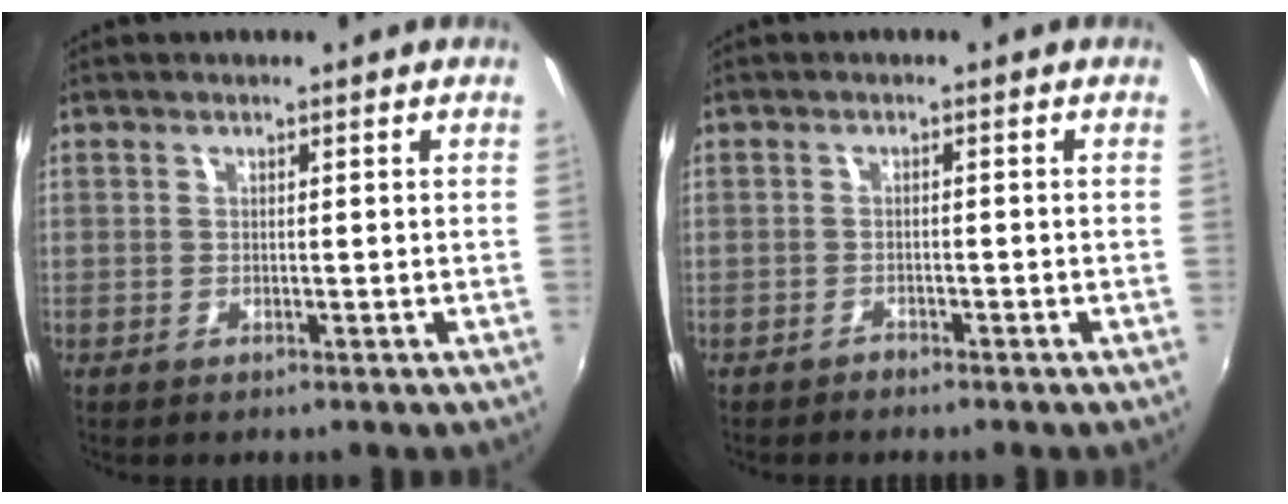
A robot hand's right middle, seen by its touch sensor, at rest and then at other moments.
{"total": 1.3, "force": [-1.1, -0.5, -0.2], "torque": [0.001, -0.004, -0.020]}